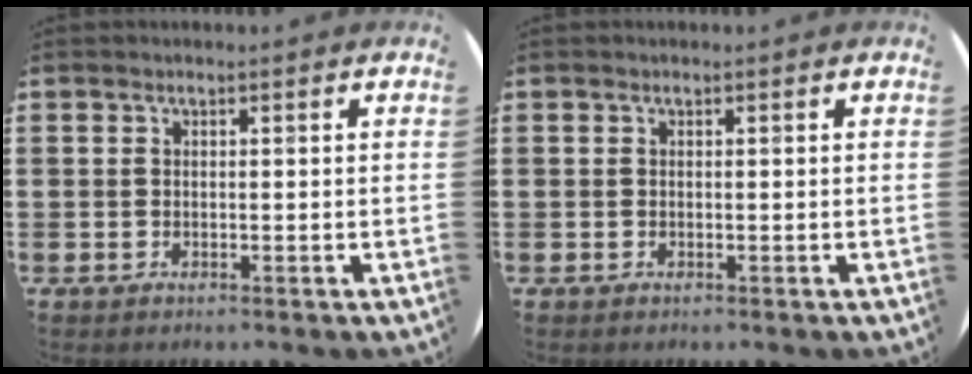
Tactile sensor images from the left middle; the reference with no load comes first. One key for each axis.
{"total": 0.0}